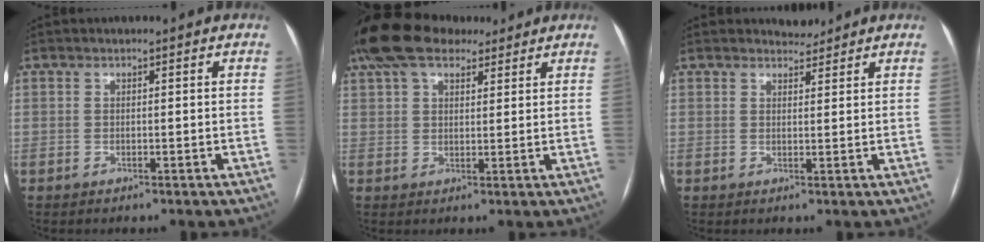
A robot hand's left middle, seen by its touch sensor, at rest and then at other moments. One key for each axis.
{"total": 12.8, "fx": 9.4, "fy": 5.7, "fz": 6.4, "tx": -0.127, "ty": 0.062, "tz": 0.166}
{"total": 2.0, "fx": 1.9, "fy": 0.5, "fz": -0.1, "tx": 0.001, "ty": -0.003, "tz": 0.030}